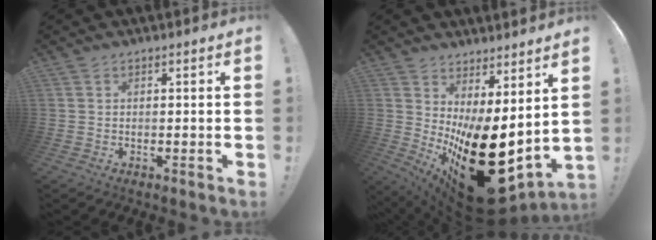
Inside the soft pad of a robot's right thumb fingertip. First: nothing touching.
{"total": 23.6, "force": [-6.1, 9.7, 20.6], "torque": [-0.289, 0.002, -0.070]}